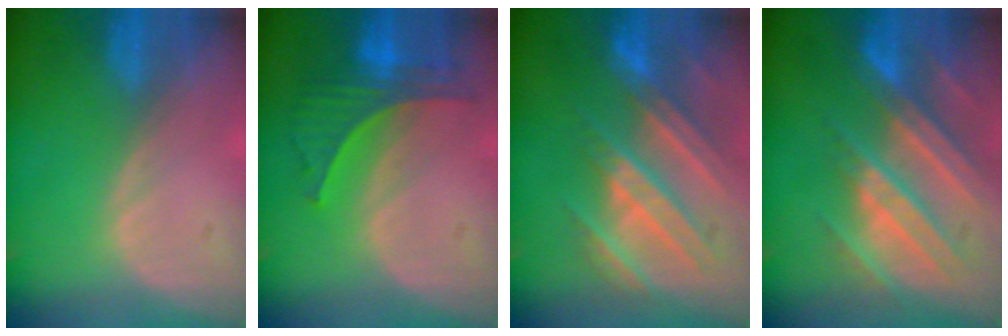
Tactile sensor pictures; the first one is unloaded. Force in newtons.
{"total": 6.8, "press": 6.3, "slide": 2.5}
{"total": 10.0, "press": 9.5, "slide": 2.9}
{"total": 11.1, "press": 9.8, "slide": 5.0}